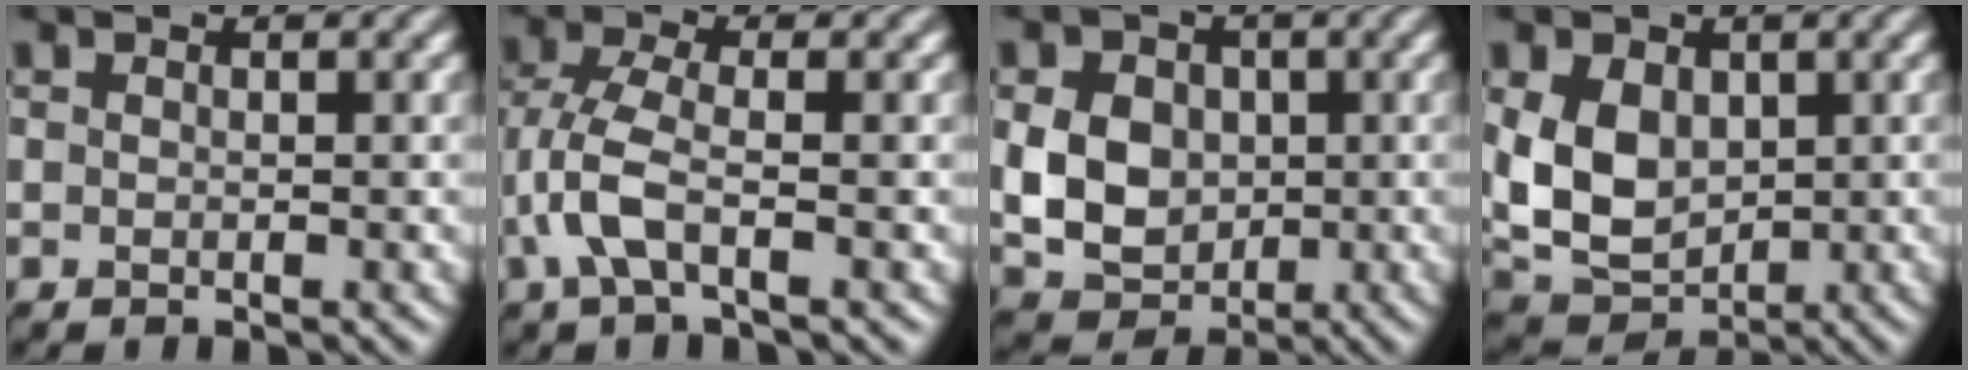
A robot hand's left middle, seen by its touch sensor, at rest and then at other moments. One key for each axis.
{"total": 4.4, "fx": -1.4, "fy": 1.6, "fz": 3.8, "tx": -0.097, "ty": 0.007, "tz": -0.036}
{"total": 6.4, "fx": 0.4, "fy": 5.2, "fz": 3.8, "tx": -0.076, "ty": -0.002, "tz": 0.003}
{"total": 6.1, "fx": 0.7, "fy": 4.4, "fz": 4.1, "tx": -0.087, "ty": -0.006, "tz": 0.013}